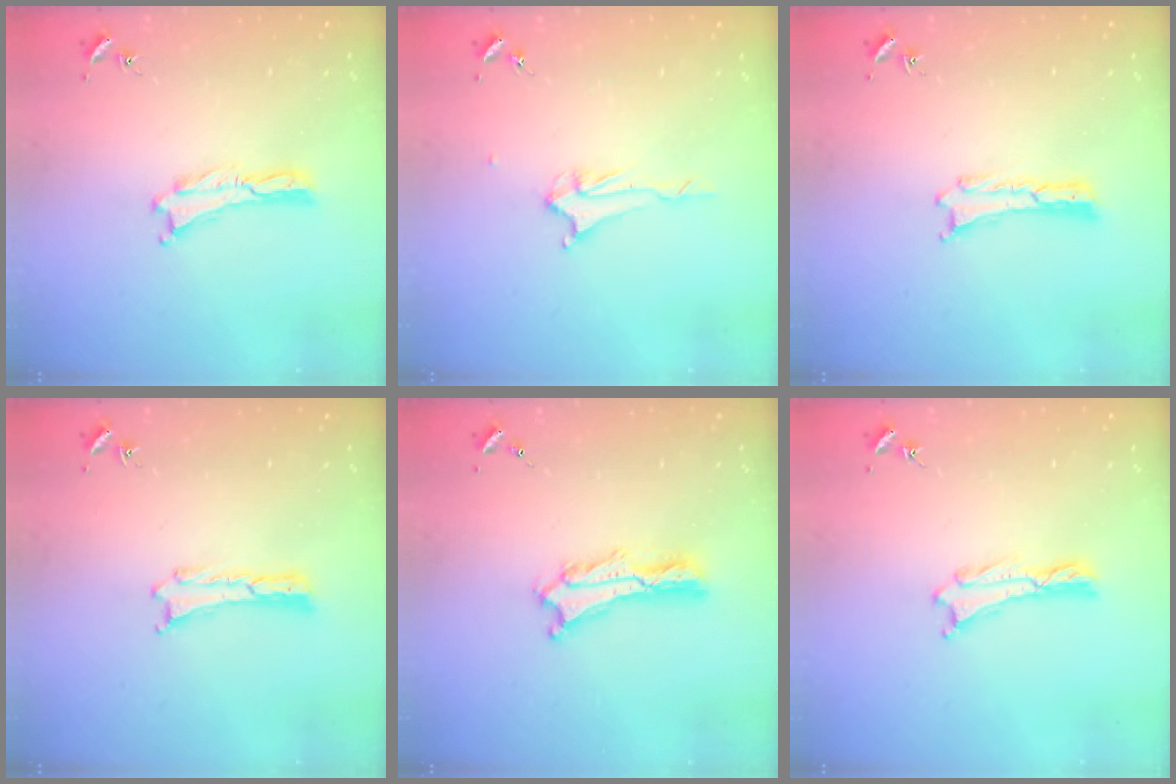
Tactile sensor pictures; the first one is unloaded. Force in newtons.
{"total": 2.2, "press": 2.2, "slide": 0.3}
{"total": 0.0}
{"total": 0.0}
{"total": 2.2, "press": 2.2, "slide": 0.3}
{"total": 0.0}